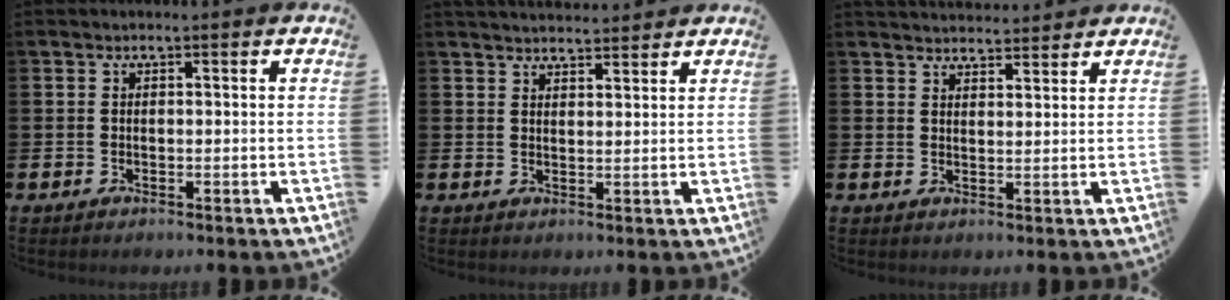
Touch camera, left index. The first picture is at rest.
{"total": 2.7, "force": [2.7, 0.3, 0.1], "torque": [-0.004, -0.015, 0.049]}
{"total": 3.3, "force": [3.2, 0.6, -0.1], "torque": [-0.002, -0.018, 0.058]}